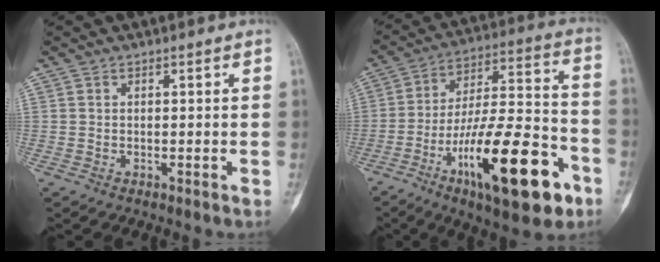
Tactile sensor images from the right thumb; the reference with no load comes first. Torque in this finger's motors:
{"motor_torque": [2.32, 2.69, 1.86, -0.91, 0.17]}